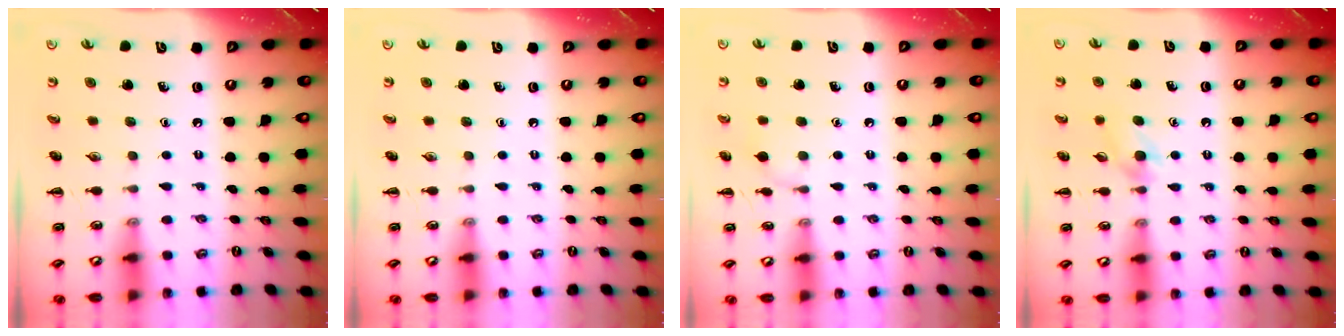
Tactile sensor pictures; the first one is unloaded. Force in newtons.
{"total": 0.0}
{"total": 5.2, "press": 4.8, "slide": 1.9}
{"total": 4.6, "press": 4.3, "slide": 1.6}